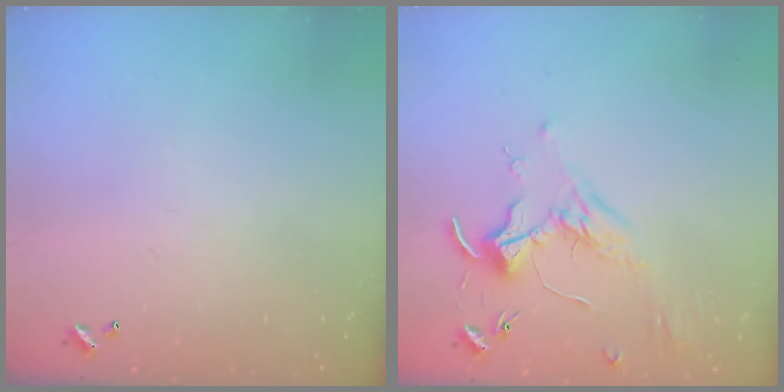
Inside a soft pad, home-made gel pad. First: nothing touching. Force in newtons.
{"total": 1.7, "press": 1.5, "slide": 0.8}